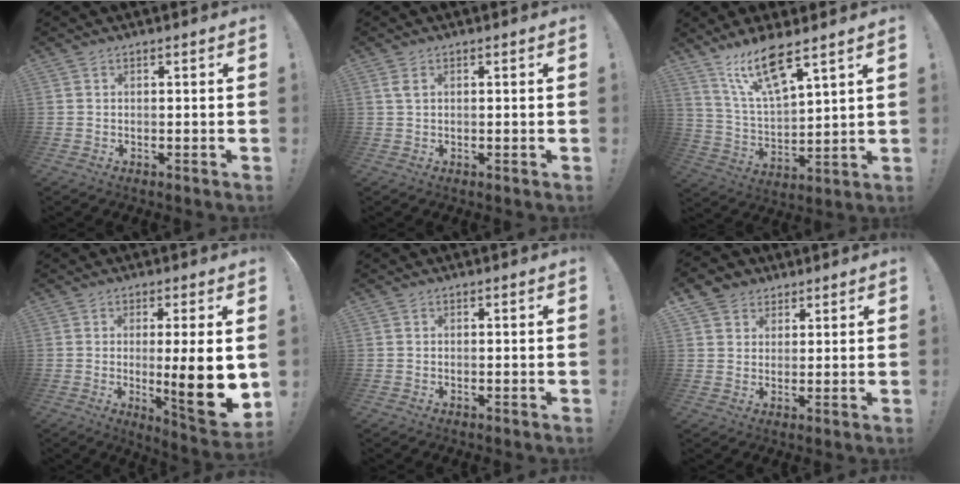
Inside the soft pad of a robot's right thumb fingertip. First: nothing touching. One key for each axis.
{"total": 1.8, "fx": 0.8, "fy": 0.4, "fz": 1.5, "tx": -0.027, "ty": -0.002, "tz": 0.013}
{"total": 13.5, "fx": 9.8, "fy": 3.3, "fz": 8.6, "tx": -0.170, "ty": -0.051, "tz": 0.171}
{"total": 14.1, "fx": -0.9, "fy": 1.9, "fz": 14.0, "tx": -0.184, "ty": -0.018, "tz": -0.009}
{"total": 0.0}
{"total": 5.4, "fx": 3.4, "fy": 4.2, "fz": 0.6, "tx": -0.009, "ty": -0.020, "tz": 0.066}